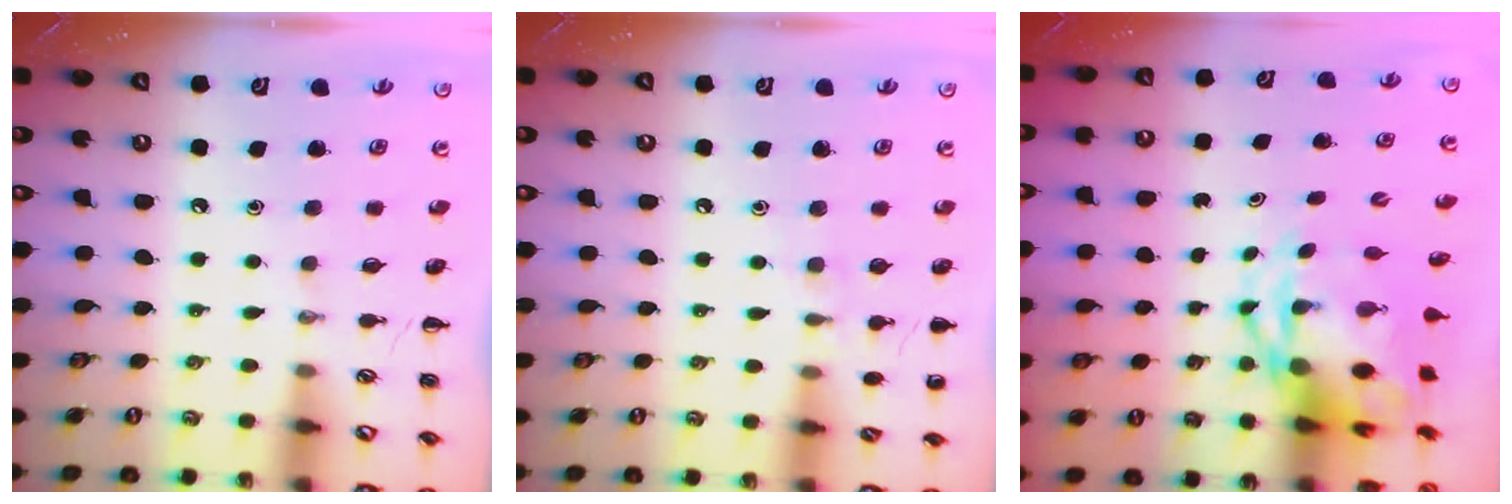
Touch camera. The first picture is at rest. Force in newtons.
{"total": 6.4, "press": 6.1, "slide": 1.8}
{"total": 6.0, "press": 5.9, "slide": 1.4}